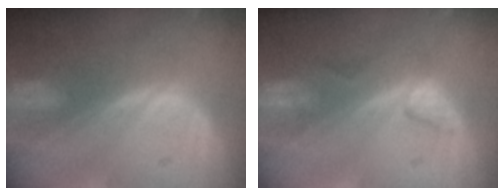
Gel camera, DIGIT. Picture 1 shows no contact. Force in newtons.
{"total": 2.8, "press": 2.7, "slide": 0.4}